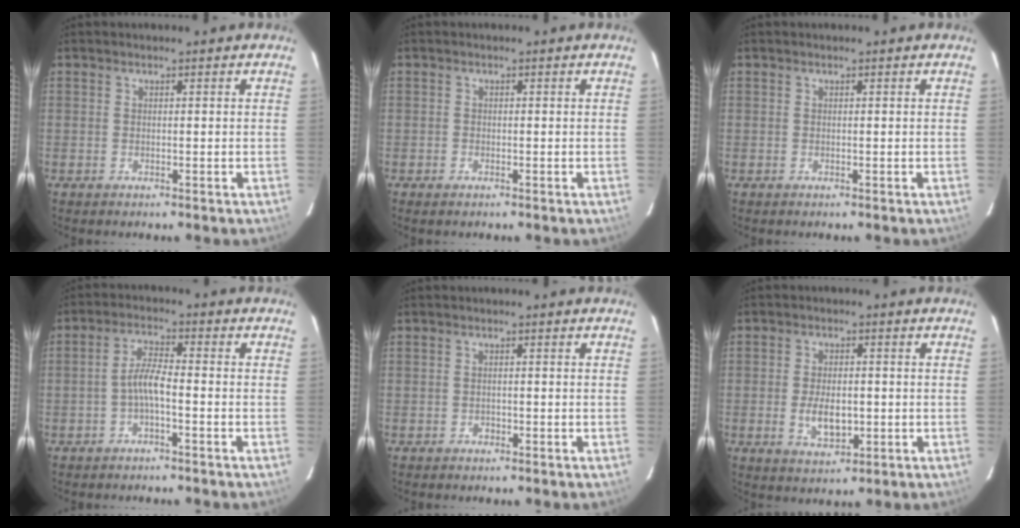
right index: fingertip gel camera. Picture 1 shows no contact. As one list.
[{"total": 0.9, "force": [-0.7, 0.6, 0.3], "torque": [-0.006, -0.001, -0.014]}, {"total": 0.0}, {"total": 3.9, "force": [-1.7, 0.7, 3.4], "torque": [-0.074, 0.011, -0.035]}, {"total": 0.8, "force": [-0.5, 0.6, 0.2], "torque": [-0.002, 0.002, -0.005]}, {"total": 6.3, "force": [-1.2, 3.5, 5.1], "torque": [-0.101, -0.008, -0.014]}]